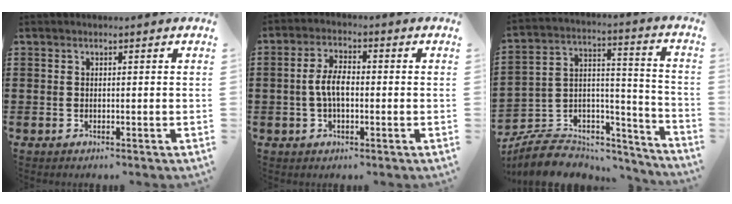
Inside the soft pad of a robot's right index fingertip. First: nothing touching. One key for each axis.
{"total": 5.2, "fx": -0.5, "fy": 2.5, "fz": 4.6, "tx": -0.104, "ty": 0.000, "tz": -0.016}
{"total": 7.8, "fx": -6.6, "fy": 3.7, "fz": 1.8, "tx": -0.044, "ty": 0.005, "tz": -0.127}